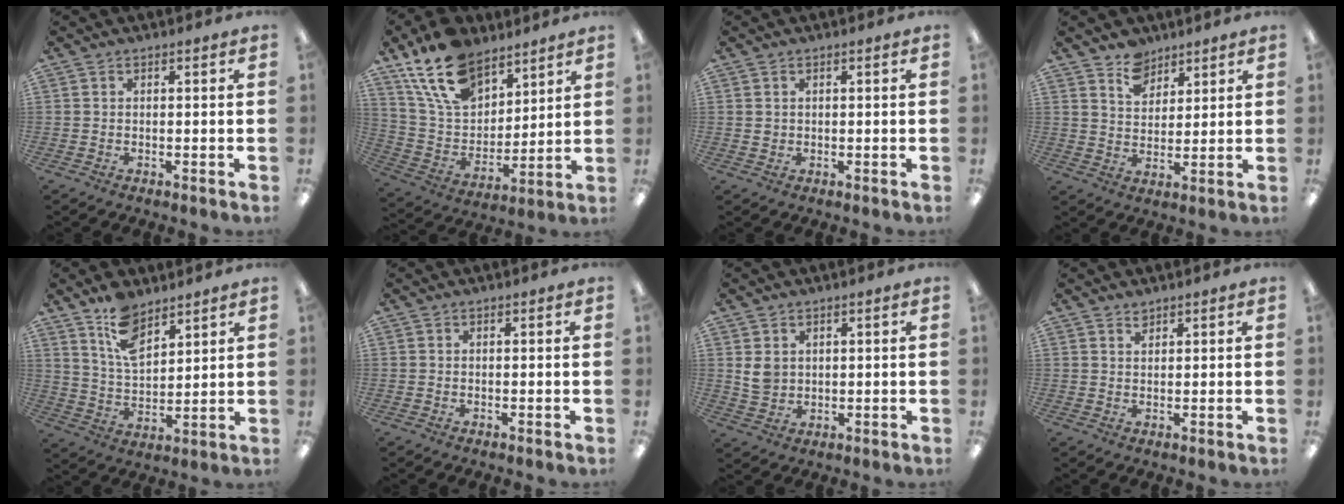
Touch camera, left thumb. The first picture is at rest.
{"total": 17.8, "force": [12.1, 9.9, 8.5], "torque": [-0.174, -0.052, 0.228]}
{"total": 1.0, "force": [0.4, 0.9, 0.1], "torque": [-0.002, 0.003, 0.007]}
{"total": 6.9, "force": [5.5, 4.1, 1.2], "torque": [-0.015, -0.034, 0.102]}
{"total": 10.9, "force": [7.5, 5.5, 5.7], "torque": [-0.110, -0.032, 0.139]}
{"total": 0.0}
{"total": 4.3, "force": [1.5, 3.5, 1.9], "torque": [-0.024, -0.002, 0.028]}
{"total": 1.5, "force": [1.4, 0.5, 0.2], "torque": [0.001, -0.006, 0.026]}